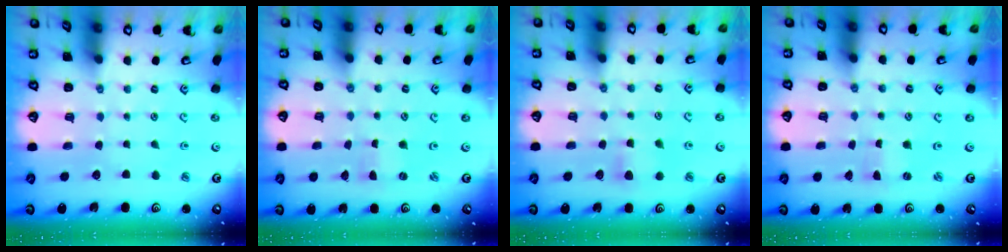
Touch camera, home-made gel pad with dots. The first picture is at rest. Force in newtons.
{"total": 0.0}
{"total": 5.0, "press": 4.9, "slide": 0.9}
{"total": 0.0}